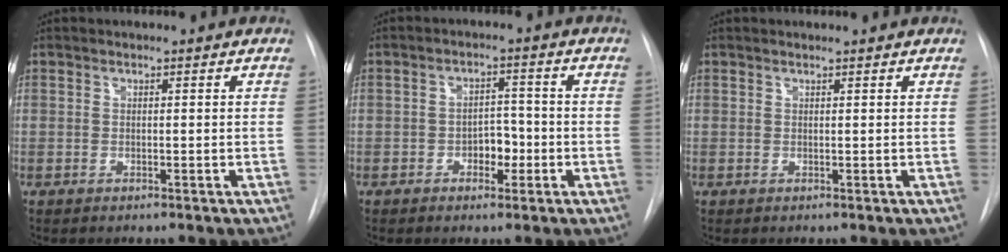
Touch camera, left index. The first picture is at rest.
{"total": 3.9, "force": [-1.5, 2.4, 2.7], "torque": [-0.033, 0.006, -0.025]}
{"total": 0.9, "force": [0.9, 0.0, 0.1], "torque": [-0.010, 0.006, 0.012]}